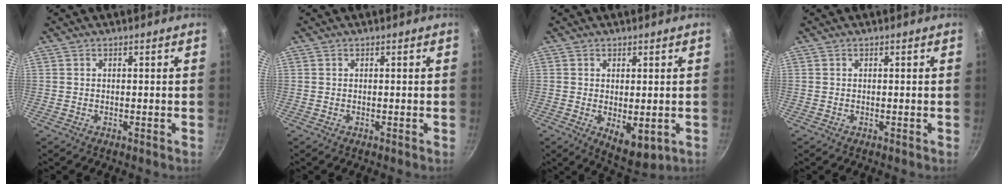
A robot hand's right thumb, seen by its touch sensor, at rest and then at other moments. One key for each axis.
{"total": 0.0}
{"total": 6.5, "fx": -0.7, "fy": 3.4, "fz": 5.6, "tx": -0.069, "ty": -0.019, "tz": 0.002}
{"total": 0.0}